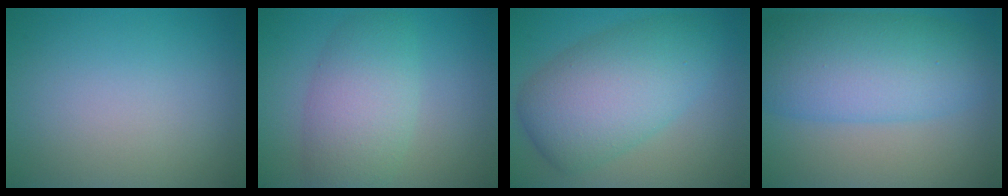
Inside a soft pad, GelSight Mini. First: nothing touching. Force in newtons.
{"total": 5.5, "press": 5.5, "slide": 0.3}
{"total": 8.3, "press": 8.3, "slide": 0.2}
{"total": 8.9, "press": 8.9, "slide": 0.1}